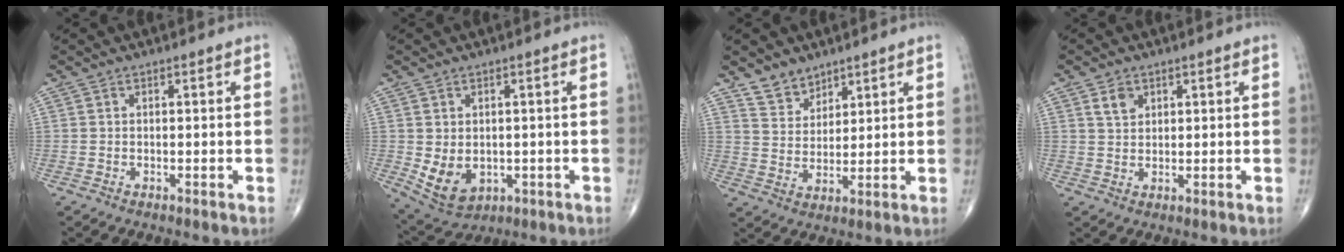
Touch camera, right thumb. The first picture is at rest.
{"total": 7.3, "force": [-0.7, 5.2, 5.1], "torque": [-0.074, -0.009, 0.011]}
{"total": 5.7, "force": [4.5, 3.3, 1.3], "torque": [0.002, -0.036, 0.090]}
{"total": 3.1, "force": [1.7, 2.1, 1.5], "torque": [-0.016, -0.010, 0.034]}